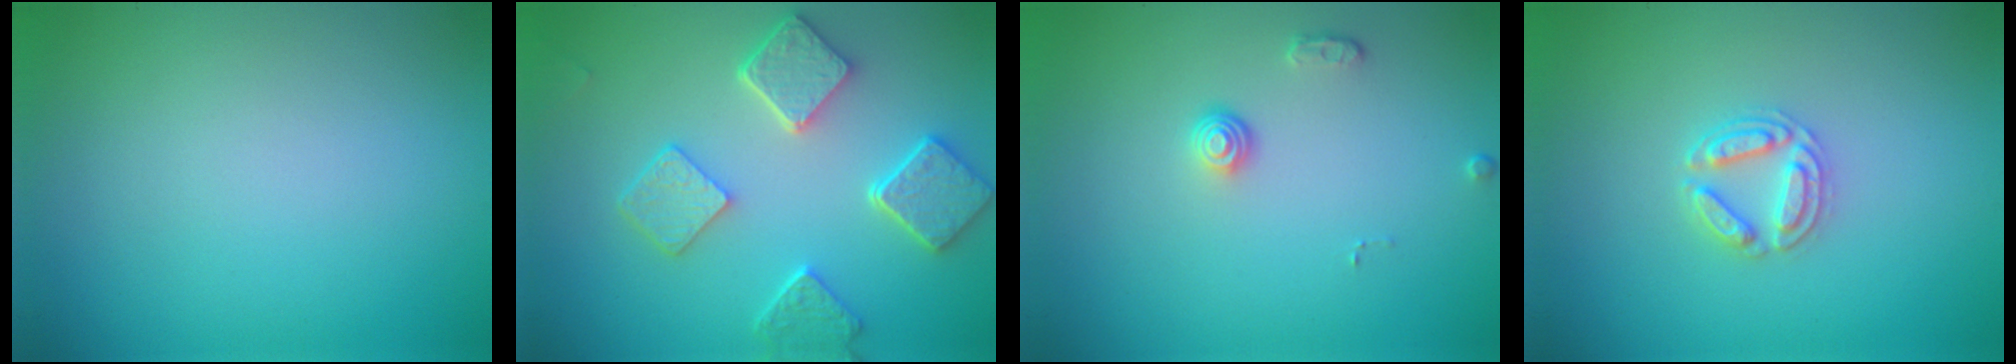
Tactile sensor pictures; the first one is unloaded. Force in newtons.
{"total": 5.5, "press": 4.4, "slide": 3.2}
{"total": 1.3, "press": 1.0, "slide": 0.9}
{"total": 2.8, "press": 2.7, "slide": 0.5}